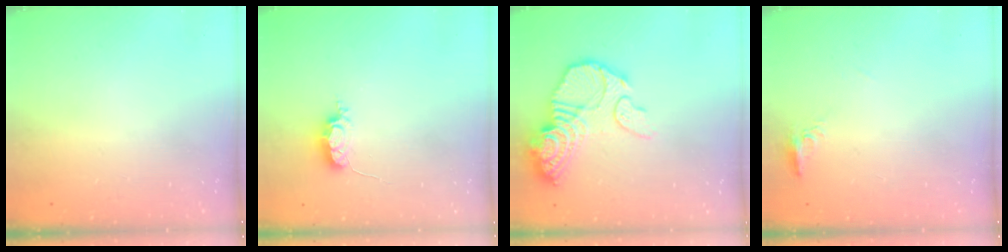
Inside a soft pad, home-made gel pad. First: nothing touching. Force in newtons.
{"total": 5.2, "press": 5.1, "slide": 0.4}
{"total": 15.3, "press": 15.2, "slide": 1.4}
{"total": 5.5, "press": 5.3, "slide": 1.6}